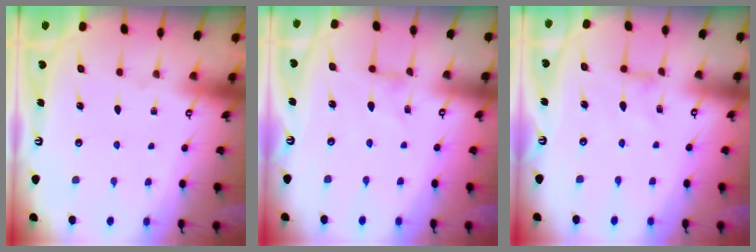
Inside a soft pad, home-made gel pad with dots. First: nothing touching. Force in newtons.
{"total": 0.0}
{"total": 0.8, "press": 0.8, "slide": 0.2}